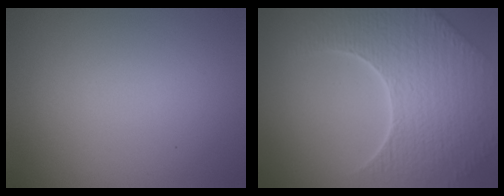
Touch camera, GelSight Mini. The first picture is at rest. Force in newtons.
{"total": 9.0, "press": 6.4, "slide": 6.4}